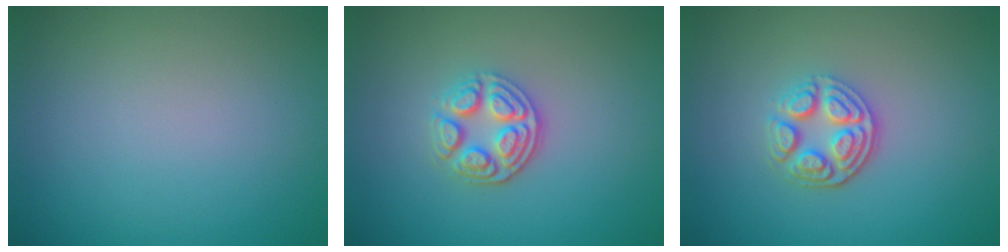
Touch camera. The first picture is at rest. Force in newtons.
{"total": 3.6, "press": 3.1, "slide": 1.8}
{"total": 3.7, "press": 3.1, "slide": 2.2}